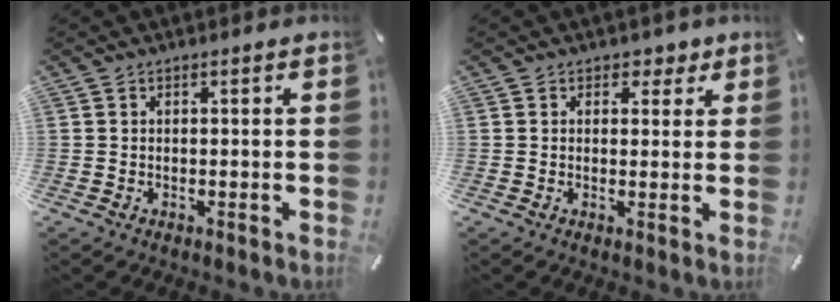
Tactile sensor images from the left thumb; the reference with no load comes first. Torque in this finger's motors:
{"motor_torque": [-0.04, -0.10, 0.08, 0.12, 0.03]}